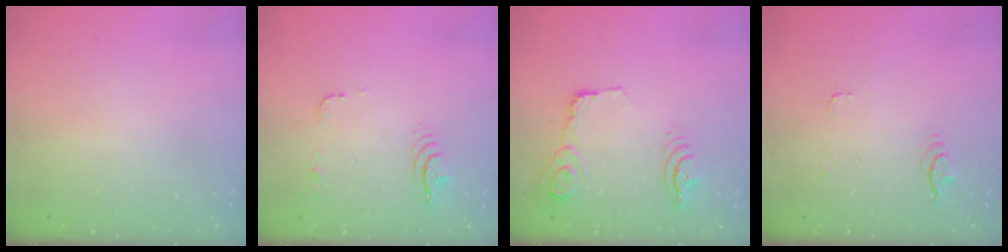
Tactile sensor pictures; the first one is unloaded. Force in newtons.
{"total": 8.3, "press": 8.3, "slide": 0.8}
{"total": 21.3, "press": 16.2, "slide": 13.8}
{"total": 3.8, "press": 3.4, "slide": 1.6}